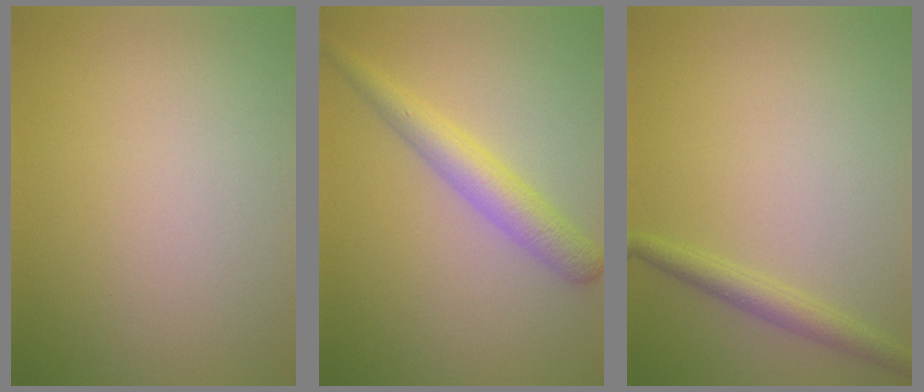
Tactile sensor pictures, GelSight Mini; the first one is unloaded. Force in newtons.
{"total": 3.7, "press": 3.7, "slide": 0.1}
{"total": 2.1, "press": 2.1, "slide": 0.1}